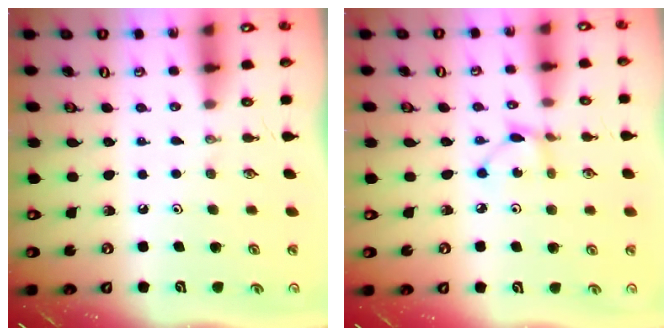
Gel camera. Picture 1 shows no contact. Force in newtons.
{"total": 2.2, "press": 2.2, "slide": 0.1}